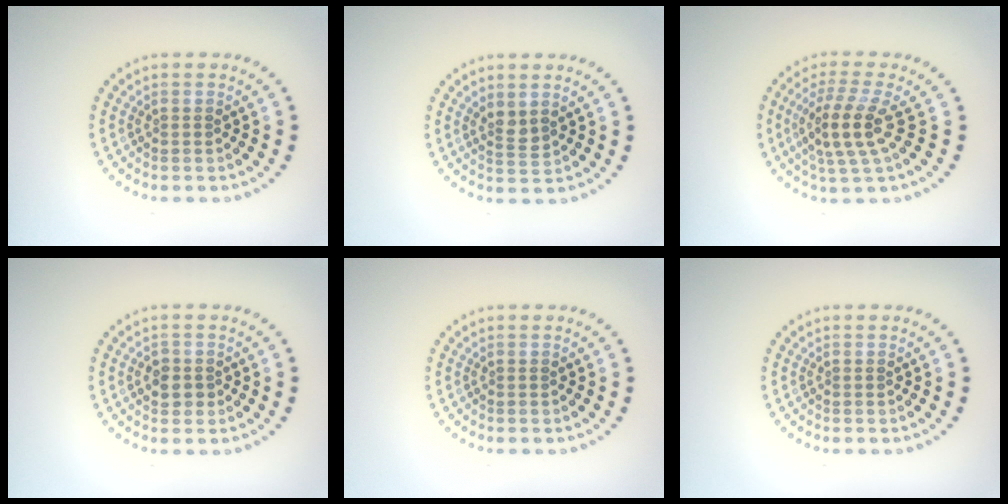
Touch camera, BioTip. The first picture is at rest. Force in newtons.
{"total": 1.5, "press": 1.3, "slide": 0.8}
{"total": 4.1, "press": 3.4, "slide": 2.3}
{"total": 1.7, "press": 1.6, "slide": 0.5}
{"total": 0.0}
{"total": 0.0}